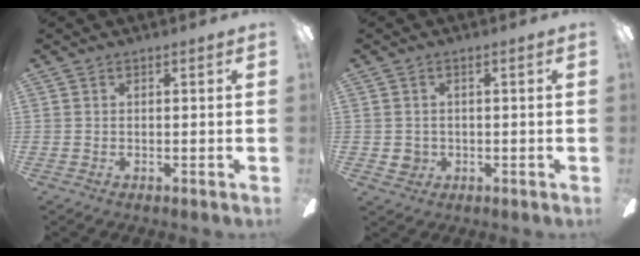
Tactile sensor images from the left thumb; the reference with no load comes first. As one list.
[{"total": 2.6, "force": [-0.2, 2.5, 0.6], "torque": [-0.006, 0.001, -0.006]}]